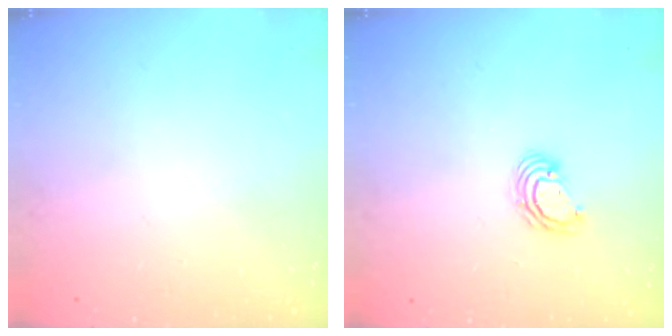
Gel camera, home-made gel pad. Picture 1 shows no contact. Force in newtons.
{"total": 4.3, "press": 4.3, "slide": 0.1}